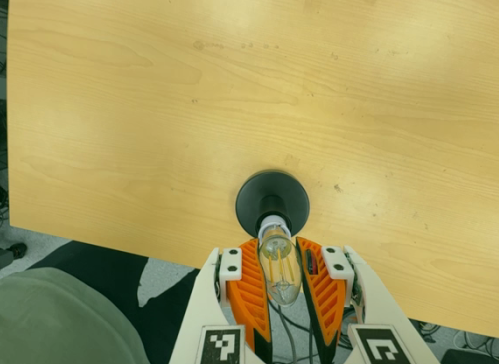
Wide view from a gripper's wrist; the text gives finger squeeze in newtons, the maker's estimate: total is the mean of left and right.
{"total": 20.9, "left": 23.8, "right": 18.1}